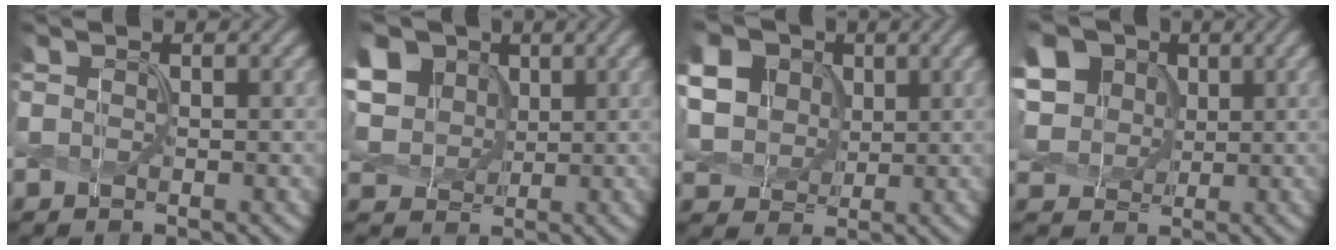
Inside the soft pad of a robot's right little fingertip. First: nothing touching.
{"total": 10.9, "force": [4.0, 8.6, 5.4], "torque": [-0.142, 0.026, 0.070]}
{"total": 13.2, "force": [4.7, 10.6, 6.2], "torque": [-0.179, 0.027, 0.089]}
{"total": 12.6, "force": [4.2, 10.1, 6.1], "torque": [-0.158, 0.023, 0.072]}